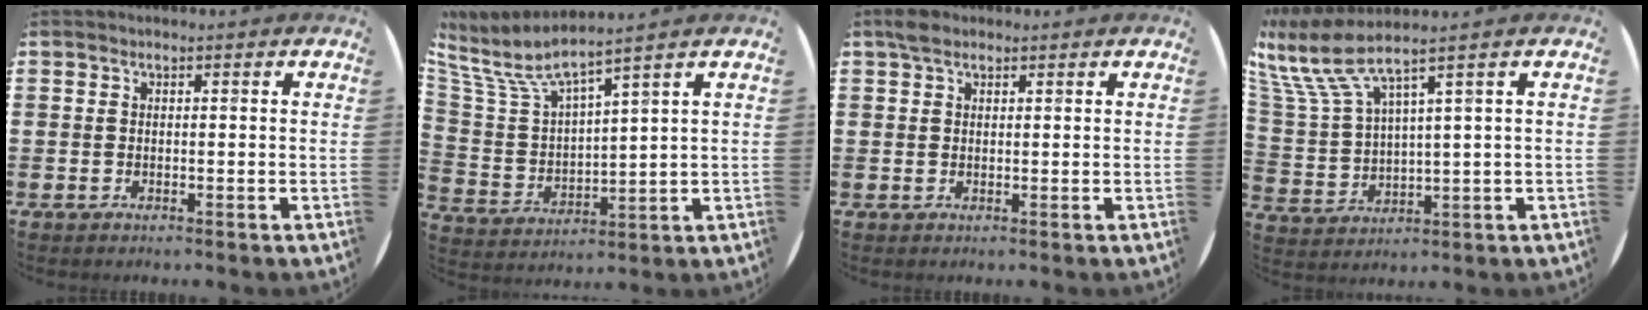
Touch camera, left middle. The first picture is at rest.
{"total": 5.7, "force": [4.6, 0.9, 3.2], "torque": [-0.086, -0.029, 0.072]}
{"total": 1.8, "force": [1.4, 0.9, 0.7], "torque": [-0.008, 0.002, 0.024]}
{"total": 7.6, "force": [4.8, 1.3, 5.7], "torque": [-0.145, -0.032, 0.074]}